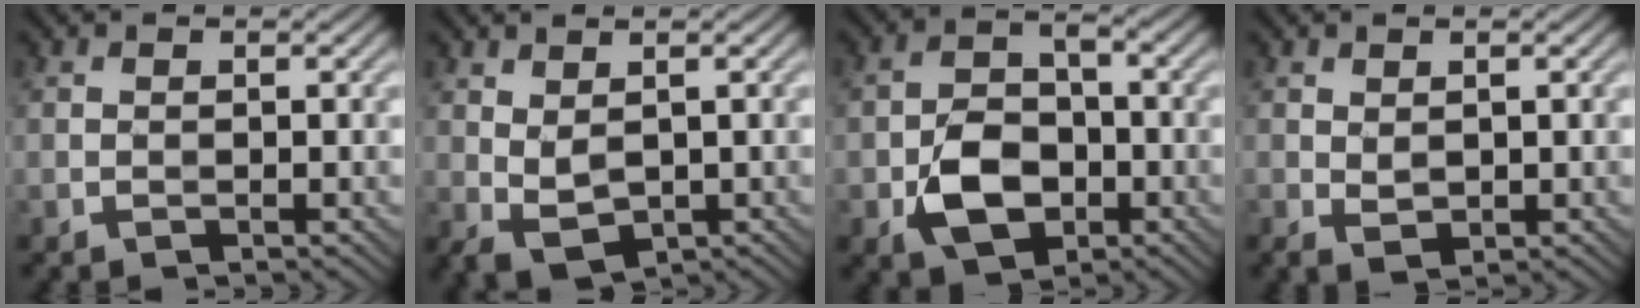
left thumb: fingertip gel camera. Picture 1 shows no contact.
{"total": 2.9, "force": [0.9, 1.5, 2.3], "torque": [-0.057, -0.005, 0.022]}
{"total": 7.1, "force": [-2.7, 4.7, 4.6], "torque": [-0.086, -0.005, -0.053]}
{"total": 1.5, "force": [0.4, 0.8, 1.1], "torque": [-0.025, -0.005, 0.013]}